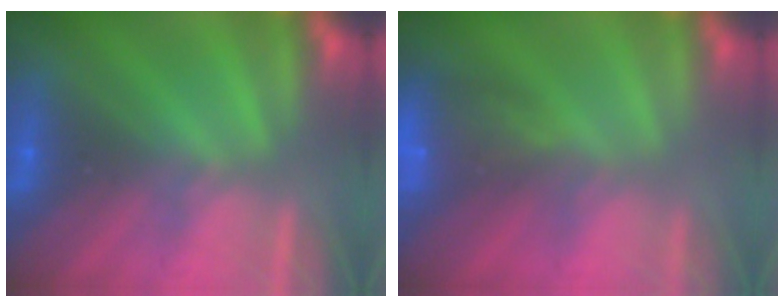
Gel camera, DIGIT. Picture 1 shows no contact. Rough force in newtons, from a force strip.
{"total": 7.8}